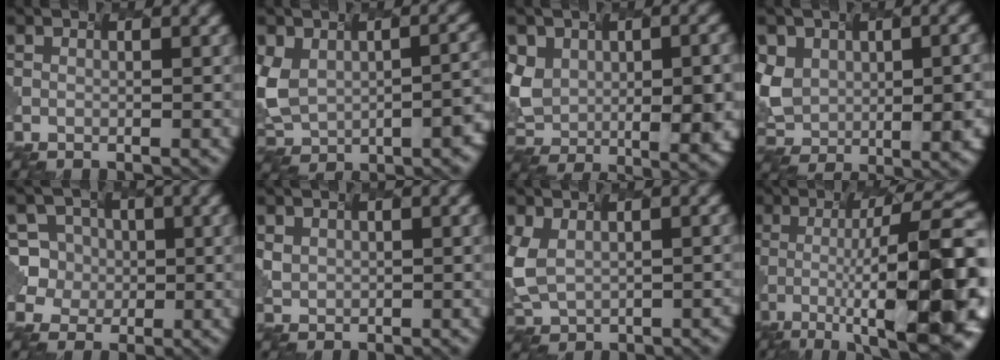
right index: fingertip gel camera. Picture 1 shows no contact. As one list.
[{"total": 9.8, "force": [-1.6, 6.6, 7.0], "torque": [-0.137, -0.027, -0.008]}, {"total": 10.1, "force": [0.1, 7.0, 7.3], "torque": [-0.146, -0.021, 0.021]}, {"total": 9.1, "force": [0.2, 6.7, 6.2], "torque": [-0.127, -0.019, 0.021]}, {"total": 4.4, "force": [0.0, 4.3, 0.9], "torque": [-0.007, 0.007, 0.011]}, {"total": 1.0, "force": [0.5, 0.9, 0.1], "torque": [-0.016, -0.001, 0.024]}, {"total": 4.9, "force": [-0.1, 3.5, 3.5], "torque": [-0.089, -0.014, 0.014]}, {"total": 15.8, "force": [-3.1, 4.4, 14.8], "torque": [-0.189, 0.014, -0.037]}]